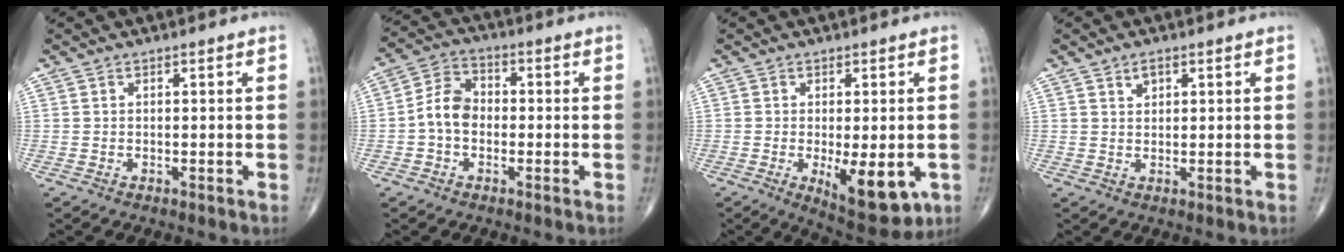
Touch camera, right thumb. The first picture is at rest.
{"total": 7.1, "force": [-1.1, 5.2, 4.6], "torque": [-0.073, 0.026, -0.035]}
{"total": 10.9, "force": [-2.9, 4.2, 9.6], "torque": [-0.128, -0.021, -0.032]}
{"total": 2.0, "force": [1.2, 1.2, 1.1], "torque": [-0.011, -0.007, 0.021]}